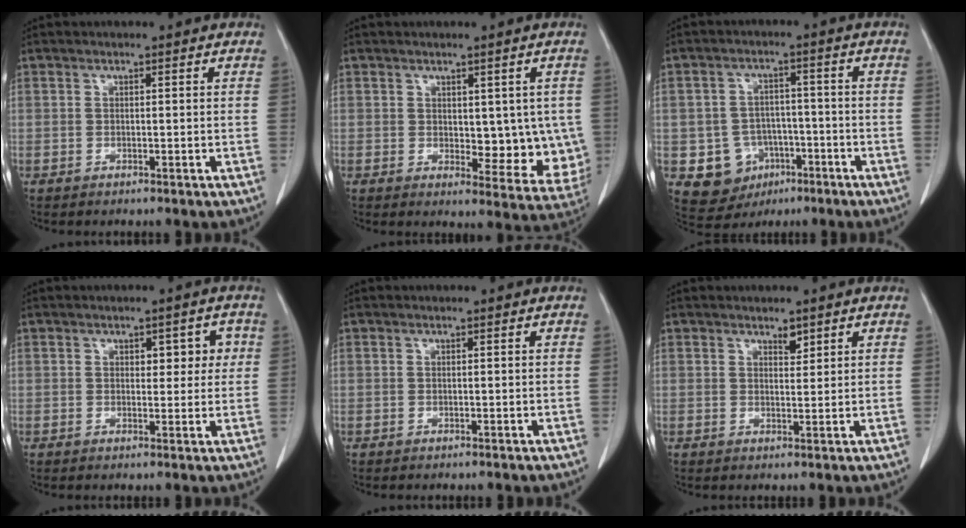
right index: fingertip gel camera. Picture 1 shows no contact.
{"total": 8.5, "force": [0.6, 4.4, 7.3], "torque": [-0.066, -0.010, 0.016]}
{"total": 8.1, "force": [-3.0, 7.3, 1.9], "torque": [-0.034, 0.015, -0.034]}
{"total": 3.8, "force": [1.2, 2.2, 2.9], "torque": [-0.026, 0.009, 0.017]}
{"total": 0.0}
{"total": 1.7, "force": [1.4, 0.7, 0.8], "torque": [-0.010, -0.005, 0.021]}